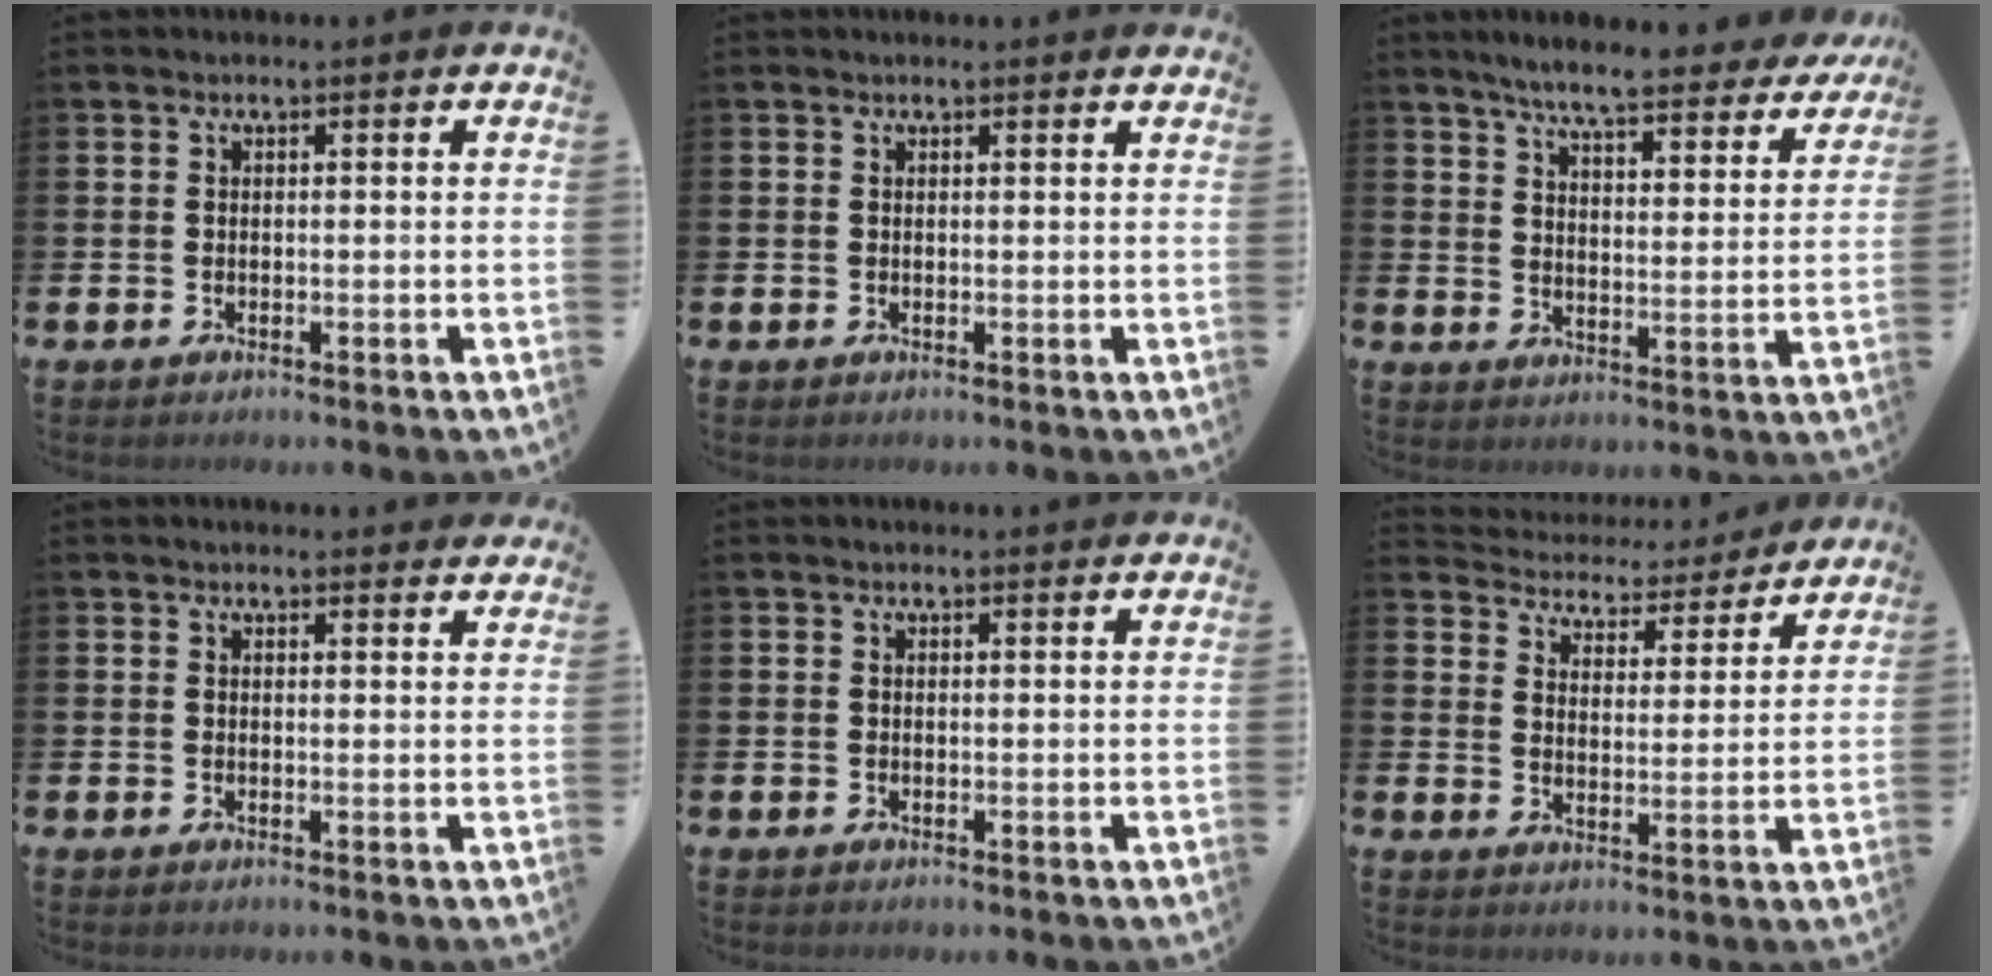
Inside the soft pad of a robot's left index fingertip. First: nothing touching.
{"total": 0.6, "force": [0.6, 0.0, 0.1], "torque": [0.012, -0.006, 0.009]}
{"total": 6.8, "force": [6.2, 0.4, 2.6], "torque": [-0.057, -0.046, 0.101]}
{"total": 1.6, "force": [1.6, 0.2, 0.0], "torque": [0.012, -0.010, 0.027]}
{"total": 0.6, "force": [0.6, 0.1, 0.2], "torque": [0.007, -0.004, 0.008]}
{"total": 4.3, "force": [4.2, 1.1, 0.0], "torque": [-0.021, -0.041, 0.066]}